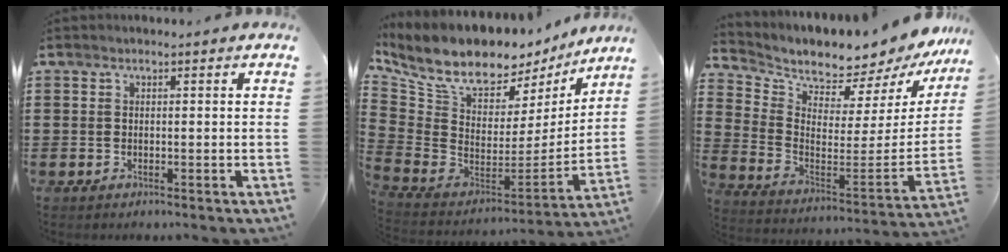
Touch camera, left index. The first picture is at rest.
{"total": 9.6, "force": [7.6, 3.9, 4.4], "torque": [-0.117, -0.057, 0.136]}
{"total": 6.1, "force": [6.0, 0.6, 0.0], "torque": [-0.036, -0.078, 0.099]}